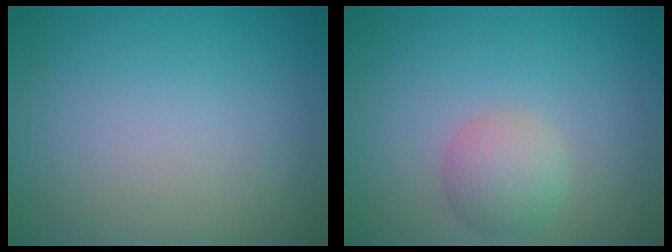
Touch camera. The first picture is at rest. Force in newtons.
{"total": 2.8, "press": 2.8, "slide": 0.2}